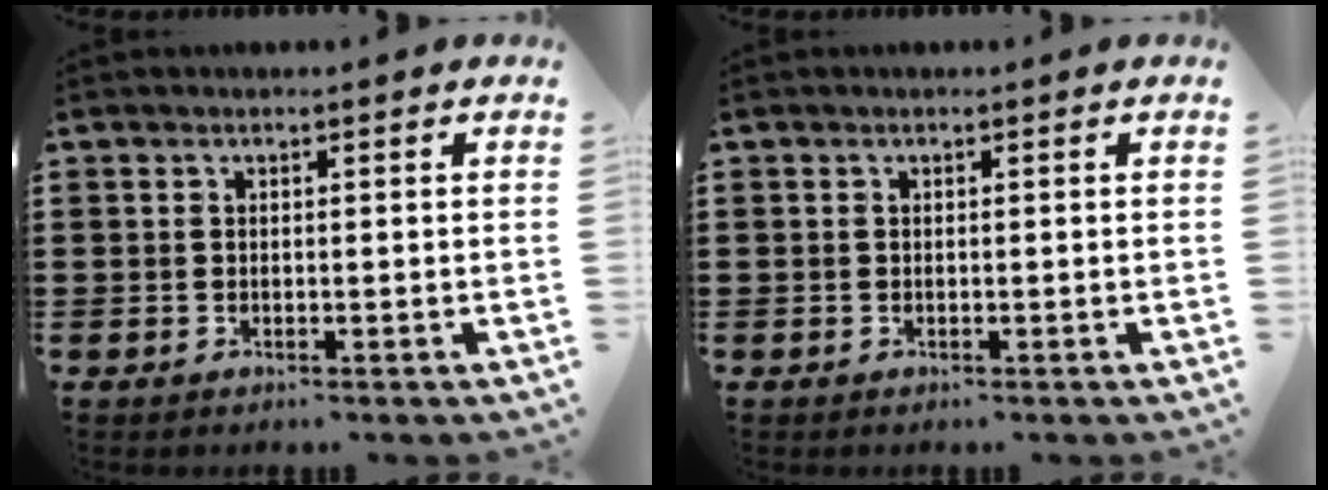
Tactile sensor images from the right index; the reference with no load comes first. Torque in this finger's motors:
{"motor_torque": [0.00, 0.00, 0.00, 0.00]}